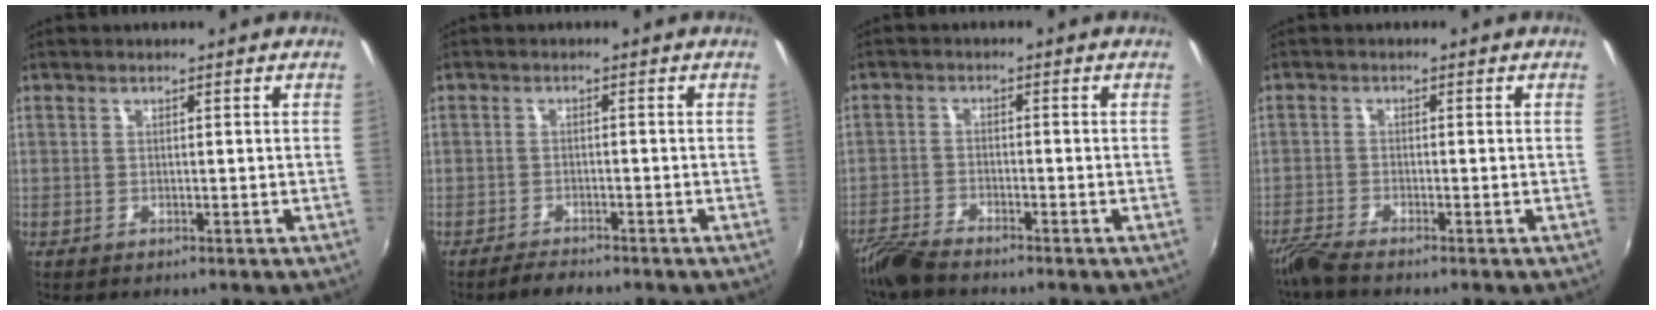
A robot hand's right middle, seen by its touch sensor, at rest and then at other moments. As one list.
[{"total": 2.5, "force": [-2.3, 0.3, 0.8], "torque": [-0.029, -0.006, -0.045]}, {"total": 5.3, "force": [-4.8, 0.9, 2.1], "torque": [-0.060, -0.014, -0.098]}, {"total": 3.8, "force": [-3.4, 0.1, 1.7], "torque": [-0.053, -0.013, -0.069]}]